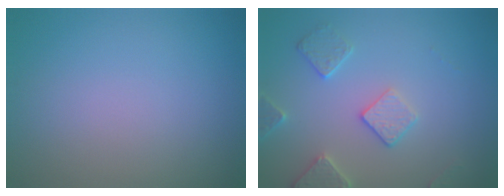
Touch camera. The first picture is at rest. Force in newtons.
{"total": 2.9, "press": 2.9, "slide": 0.1}